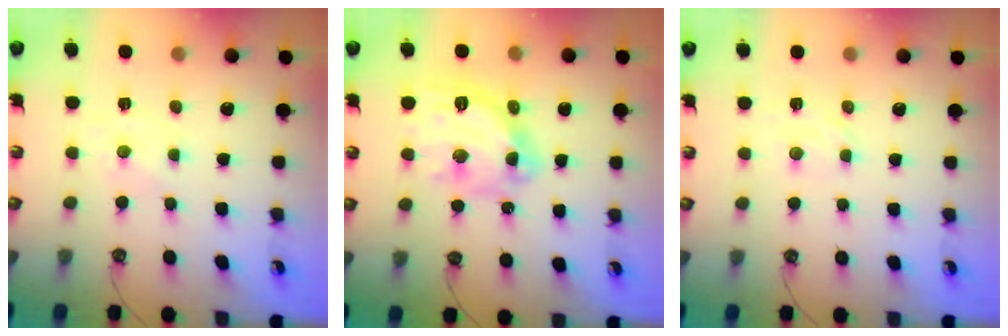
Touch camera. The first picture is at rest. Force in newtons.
{"total": 16.9, "press": 16.8, "slide": 1.9}
{"total": 1.8, "press": 1.8, "slide": 0.3}